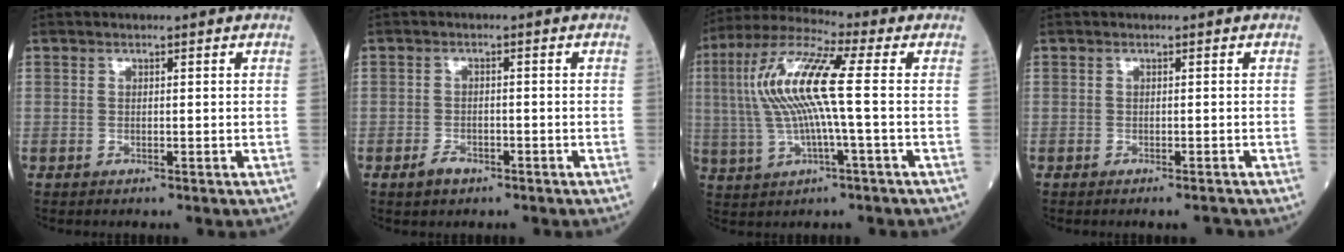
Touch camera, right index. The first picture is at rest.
{"total": 2.4, "force": [-1.6, 1.4, 1.2], "torque": [-0.021, 0.002, -0.021]}
{"total": 12.6, "force": [0.8, 1.2, 12.5], "torque": [-0.263, 0.021, 0.010]}
{"total": 1.3, "force": [-1.1, 0.1, 0.8], "torque": [-0.009, -0.004, -0.013]}